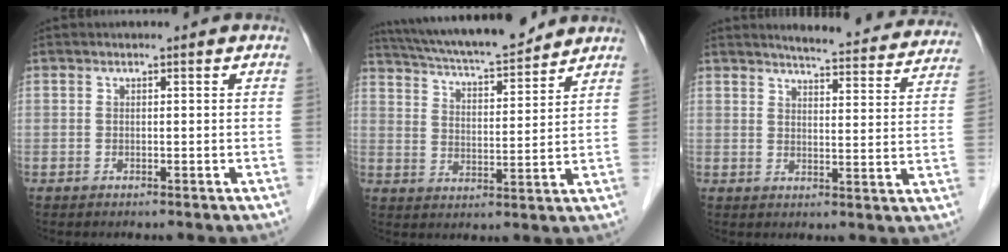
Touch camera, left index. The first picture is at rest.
{"total": 15.5, "force": [14.0, 2.0, 6.4], "torque": [-0.108, 0.012, 0.229]}
{"total": 18.7, "force": [17.6, 3.0, 5.7], "torque": [-0.050, -0.043, 0.198]}